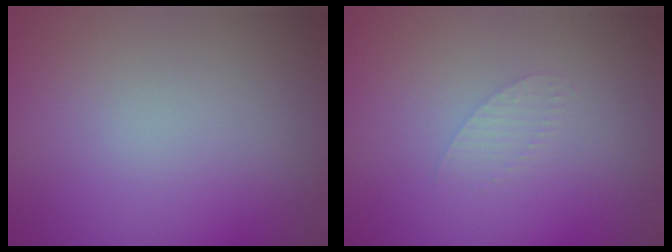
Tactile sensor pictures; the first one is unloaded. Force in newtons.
{"total": 1.0, "press": 1.0, "slide": 0.1}